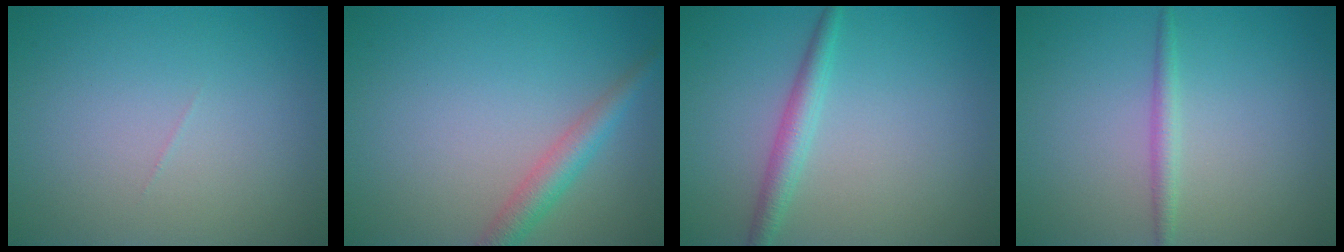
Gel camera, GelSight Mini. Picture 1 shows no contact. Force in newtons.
{"total": 2.8, "press": 2.8, "slide": 0.1}
{"total": 2.3, "press": 2.3, "slide": 0.0}
{"total": 1.5, "press": 1.5, "slide": 0.1}